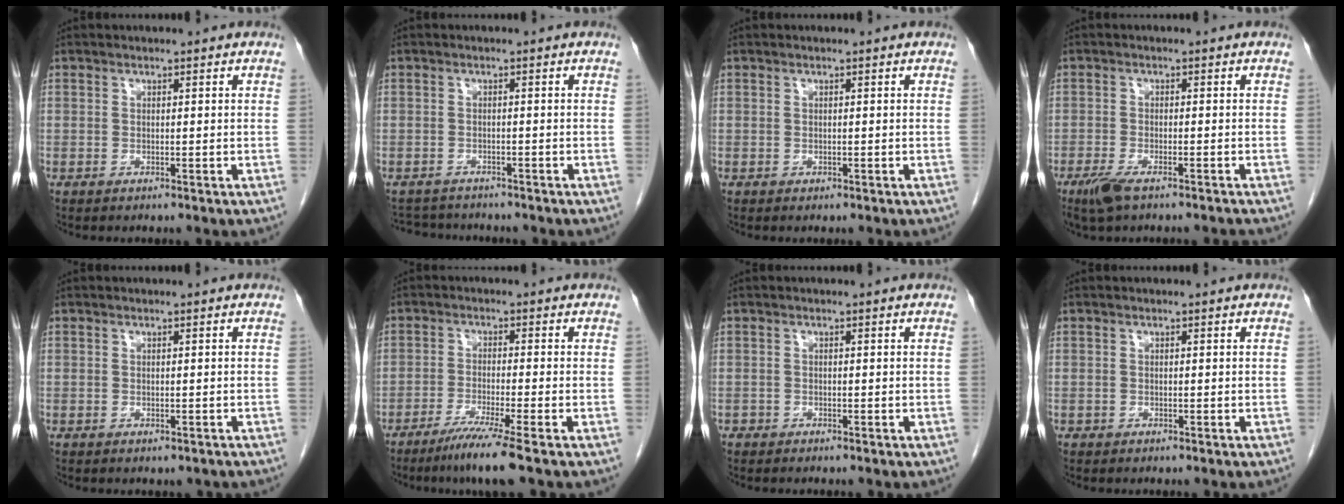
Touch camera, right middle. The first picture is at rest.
{"total": 5.1, "force": [-4.9, 1.3, 0.7], "torque": [-0.007, -0.001, -0.072]}
{"total": 0.0}
{"total": 5.3, "force": [-4.1, 1.1, 3.2], "torque": [-0.056, -0.011, -0.070]}
{"total": 0.9, "force": [-0.7, 0.5, 0.2], "torque": [-0.005, 0.000, -0.009]}
{"total": 6.2, "force": [-4.4, -1.4, 4.1], "torque": [-0.071, -0.020, -0.084]}
{"total": 0.7, "force": [-0.6, 0.3, 0.0], "torque": [-0.009, 0.001, -0.014]}
{"total": 0.0}